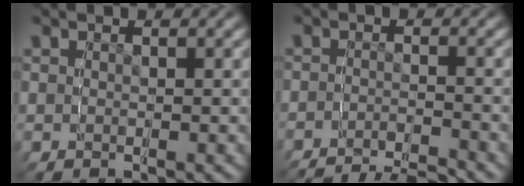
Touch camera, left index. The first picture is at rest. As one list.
[{"total": 9.2, "force": [-9.0, 1.4, 1.0], "torque": [0.008, -0.017, -0.148]}]